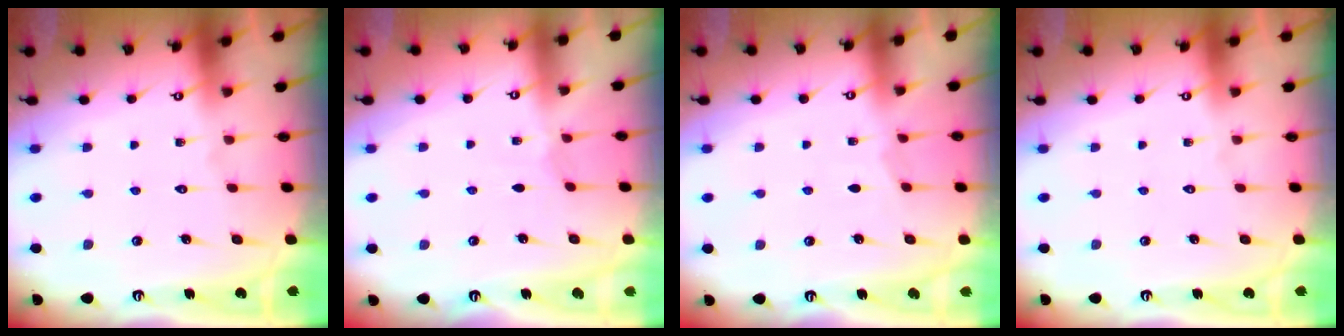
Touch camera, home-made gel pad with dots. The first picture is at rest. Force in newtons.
{"total": 1.7, "press": 1.7, "slide": 0.4}
{"total": 2.3, "press": 2.2, "slide": 0.4}
{"total": 0.0}